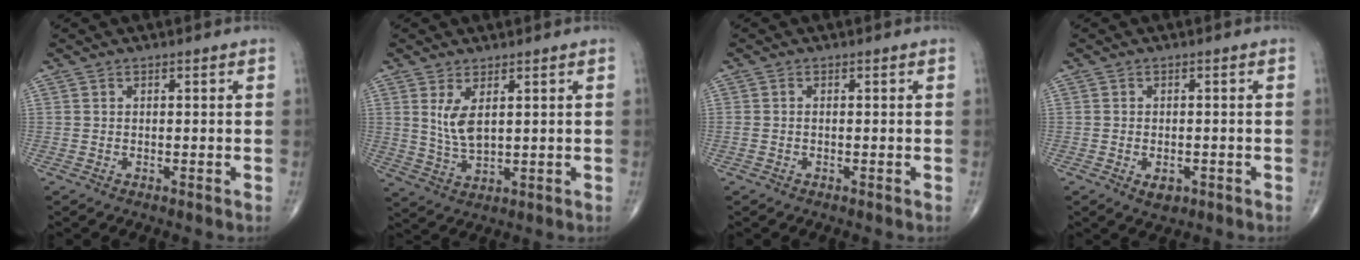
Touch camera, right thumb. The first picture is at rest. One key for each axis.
{"total": 5.4, "fx": 1.9, "fy": 2.2, "fz": 4.5, "tx": -0.088, "ty": -0.021, "tz": 0.048}
{"total": 0.8, "fx": -0.1, "fy": 0.4, "fz": 0.7, "tx": -0.021, "ty": 0.002, "tz": -0.001}
{"total": 2.7, "fx": -1.1, "fy": 1.6, "fz": 1.8, "tx": -0.019, "ty": 0.001, "tz": -0.010}